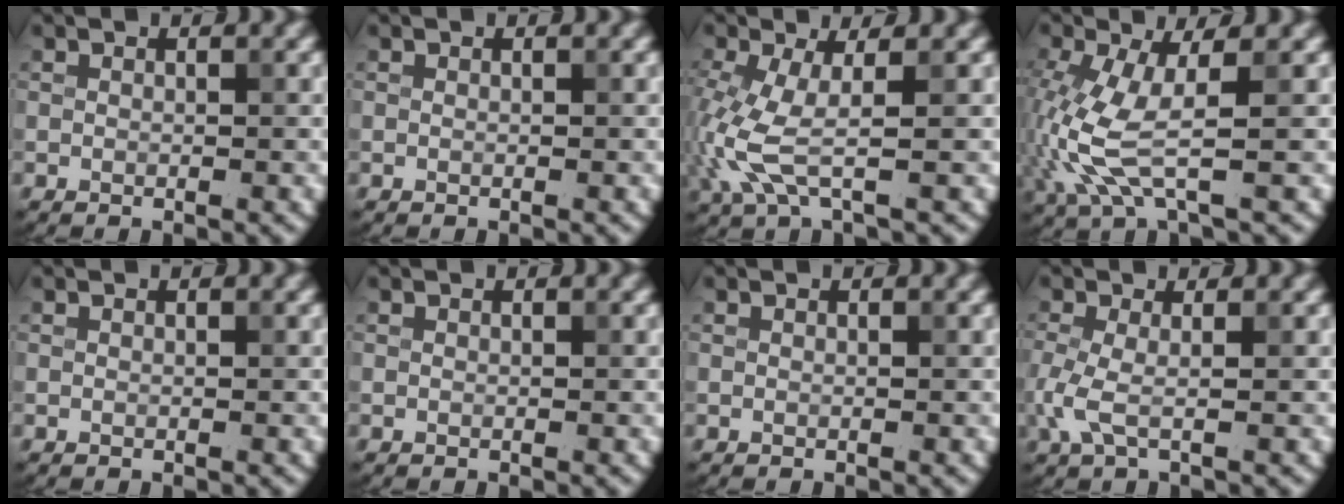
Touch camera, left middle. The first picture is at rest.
{"total": 0.0}
{"total": 4.8, "force": [-1.0, 1.5, 4.4], "torque": [-0.133, -0.010, -0.022]}
{"total": 6.0, "force": [-1.1, 1.8, 5.6], "torque": [-0.158, -0.007, -0.019]}
{"total": 0.0}
{"total": 0.0}
{"total": 0.0}
{"total": 2.5, "force": [-0.4, 0.8, 2.3], "torque": [-0.065, -0.007, -0.012]}